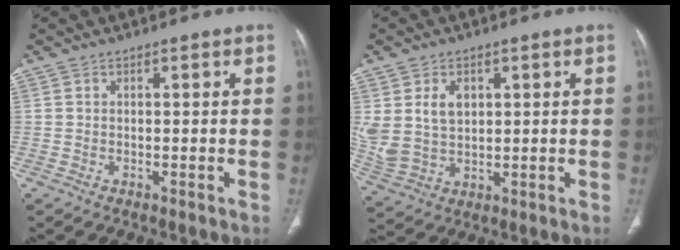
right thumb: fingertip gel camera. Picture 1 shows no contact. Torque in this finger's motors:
{"motor_torque": [0.90, 0.48, 0.70, -0.11, 0.05]}